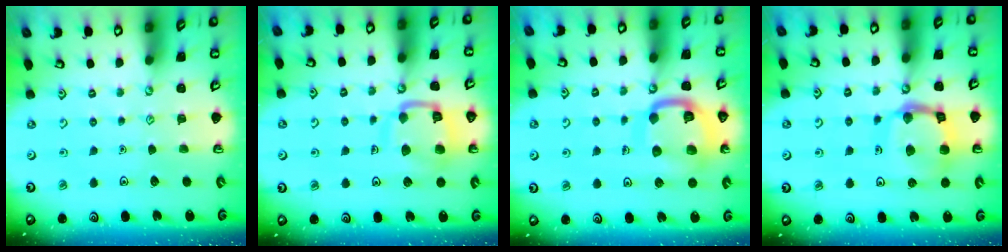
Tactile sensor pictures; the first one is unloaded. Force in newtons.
{"total": 13.3, "press": 13.2, "slide": 1.5}
{"total": 15.2, "press": 15.1, "slide": 1.7}
{"total": 14.6, "press": 14.5, "slide": 1.6}